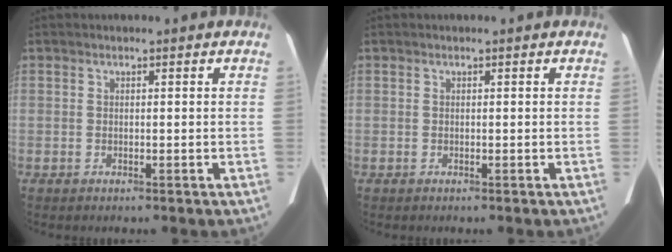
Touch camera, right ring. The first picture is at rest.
{"total": 0.0}